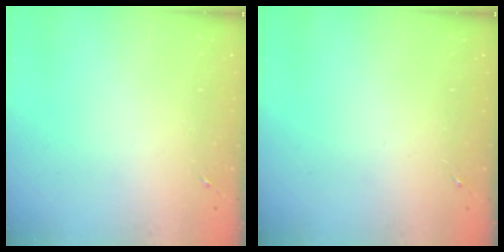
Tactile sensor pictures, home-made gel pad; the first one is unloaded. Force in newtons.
{"total": 0.0}